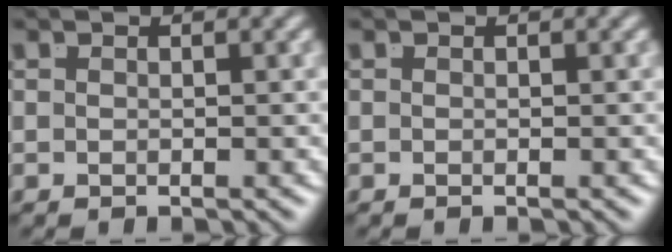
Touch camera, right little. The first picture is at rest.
{"total": 0.0}